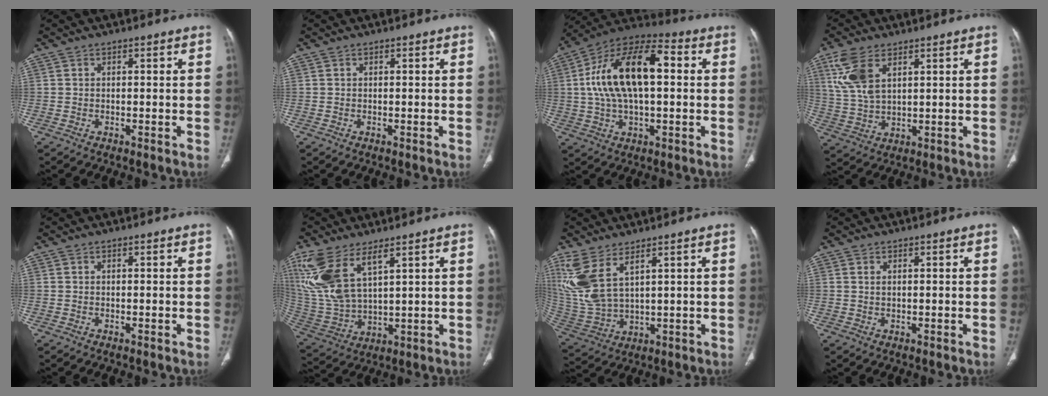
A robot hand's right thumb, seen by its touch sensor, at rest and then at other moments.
{"total": 0.0}
{"total": 19.8, "force": [2.5, 9.7, 17.0], "torque": [-0.305, 0.034, 0.035]}
{"total": 9.4, "force": [4.5, 4.7, 6.8], "torque": [-0.153, -0.008, 0.099]}
{"total": 0.0}
{"total": 15.3, "force": [8.2, 6.5, 11.2], "torque": [-0.250, -0.024, 0.186]}
{"total": 11.8, "force": [6.1, 5.1, 8.8], "torque": [-0.208, -0.024, 0.147]}
{"total": 0.9, "force": [0.4, 0.4, 0.6], "torque": [-0.014, 0.002, 0.011]}